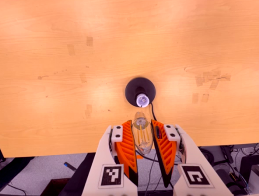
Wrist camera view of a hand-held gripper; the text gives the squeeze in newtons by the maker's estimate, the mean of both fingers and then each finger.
{"total": 13.9, "left": 14.9, "right": 13.0}